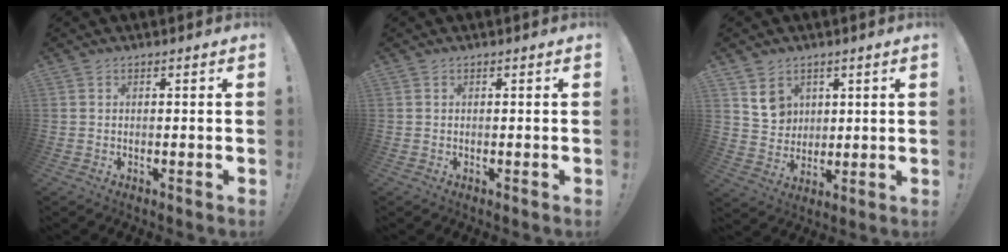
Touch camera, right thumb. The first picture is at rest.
{"total": 0.0}
{"total": 8.3, "force": [4.6, 6.7, 1.9], "torque": [-0.017, -0.029, 0.091]}